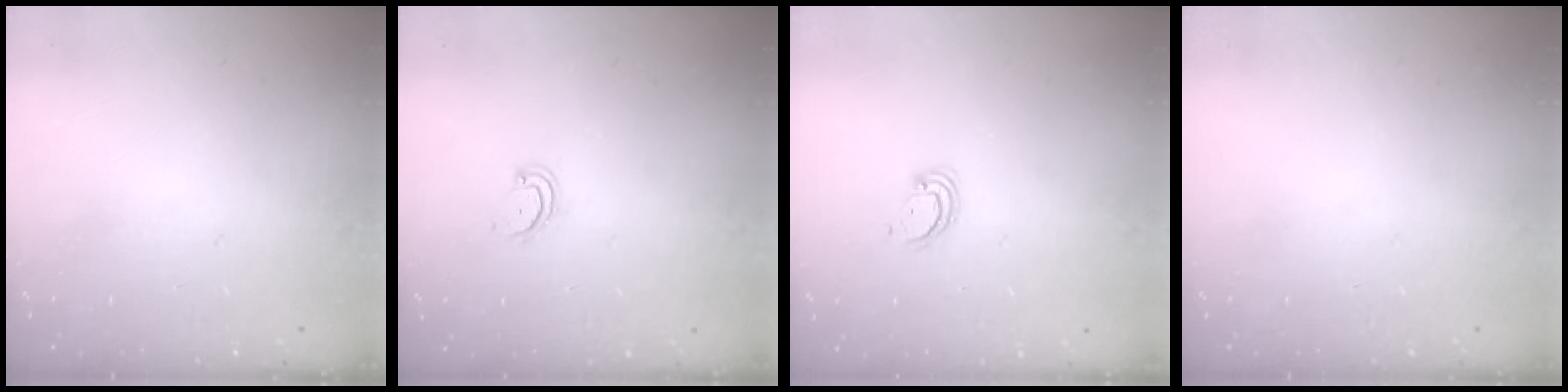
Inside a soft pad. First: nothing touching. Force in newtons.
{"total": 3.3, "press": 3.3, "slide": 0.2}
{"total": 2.9, "press": 2.8, "slide": 0.2}
{"total": 0.0}